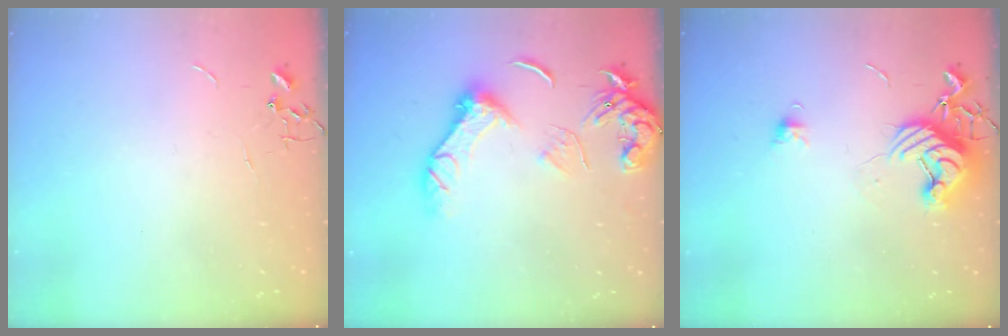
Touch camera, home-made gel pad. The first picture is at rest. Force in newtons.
{"total": 13.0, "press": 12.9, "slide": 1.4}
{"total": 11.4, "press": 11.3, "slide": 1.2}